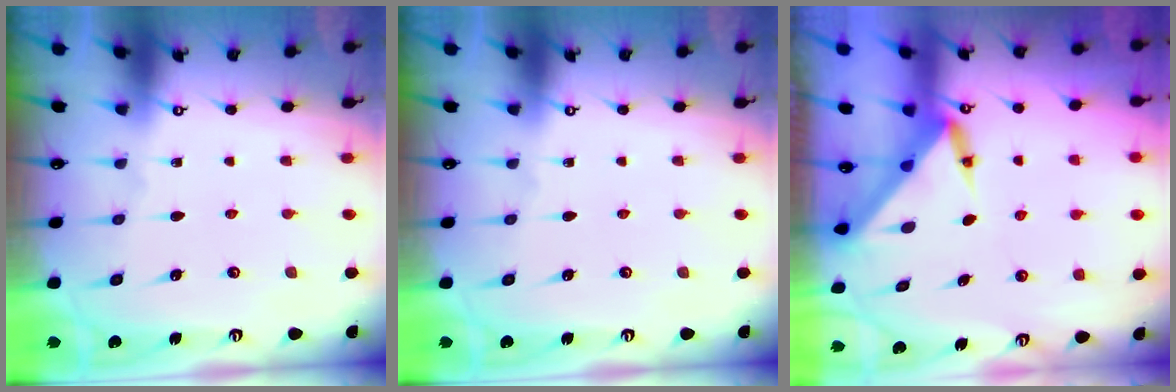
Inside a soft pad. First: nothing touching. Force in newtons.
{"total": 0.0}
{"total": 3.6, "press": 3.6, "slide": 0.2}